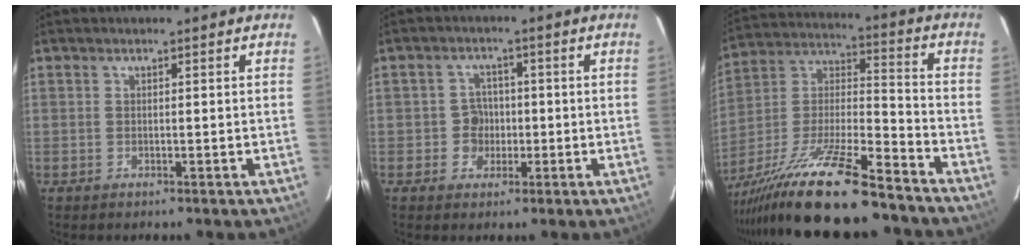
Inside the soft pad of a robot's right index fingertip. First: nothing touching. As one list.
[{"total": 3.6, "force": [-0.6, 3.4, 1.0], "torque": [-0.011, 0.010, -0.008]}, {"total": 21.7, "force": [-17.0, 2.3, 13.3], "torque": [-0.261, -0.026, -0.305]}]